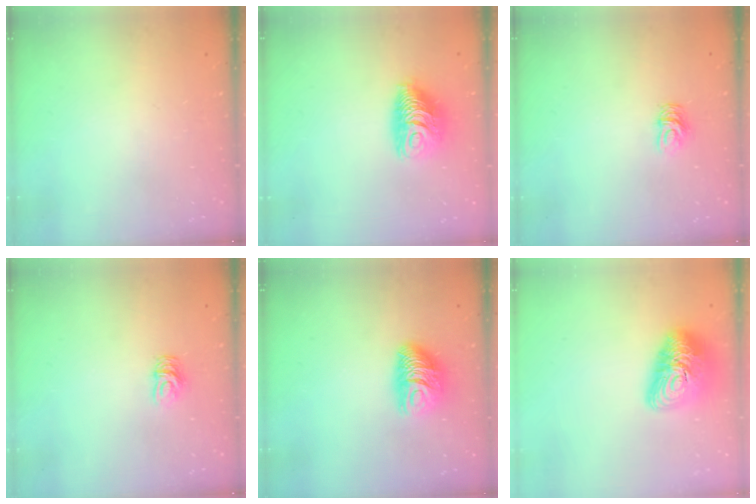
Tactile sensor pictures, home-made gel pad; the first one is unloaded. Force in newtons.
{"total": 10.0, "press": 10.0, "slide": 0.9}
{"total": 6.5, "press": 6.4, "slide": 0.5}
{"total": 6.5, "press": 6.4, "slide": 0.5}
{"total": 11.3, "press": 11.3, "slide": 1.2}
{"total": 16.0, "press": 16.0, "slide": 1.2}